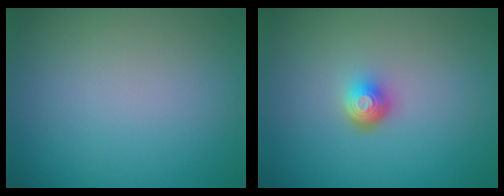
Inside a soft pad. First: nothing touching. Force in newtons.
{"total": 2.2, "press": 1.5, "slide": 1.6}